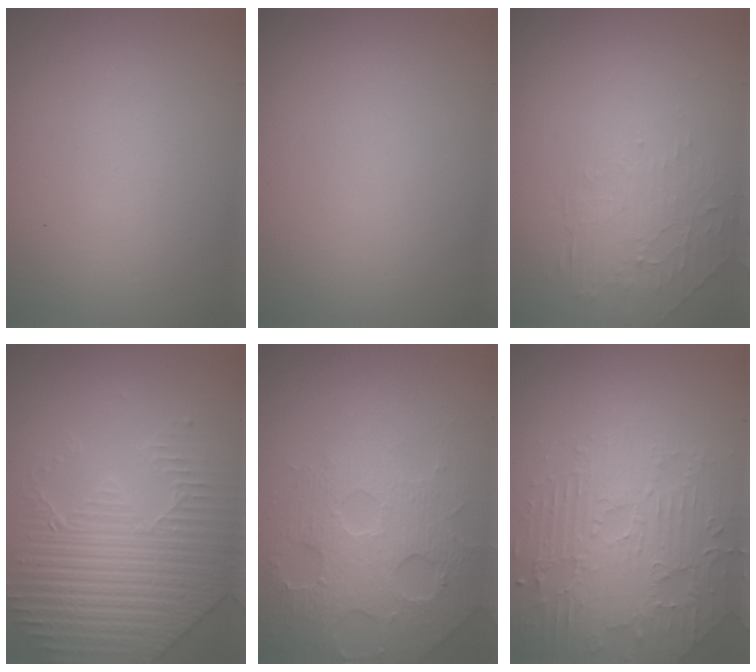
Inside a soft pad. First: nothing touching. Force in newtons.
{"total": 0.0}
{"total": 1.9, "press": 0.6, "slide": 1.8}
{"total": 4.7, "press": 4.5, "slide": 1.3}
{"total": 4.3, "press": 4.2, "slide": 0.7}
{"total": 4.6, "press": 3.8, "slide": 2.5}